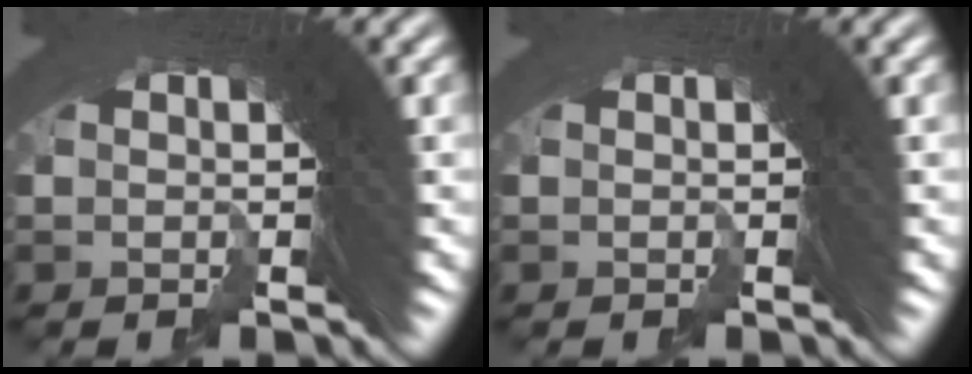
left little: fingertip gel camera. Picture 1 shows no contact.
{"total": 0.0}